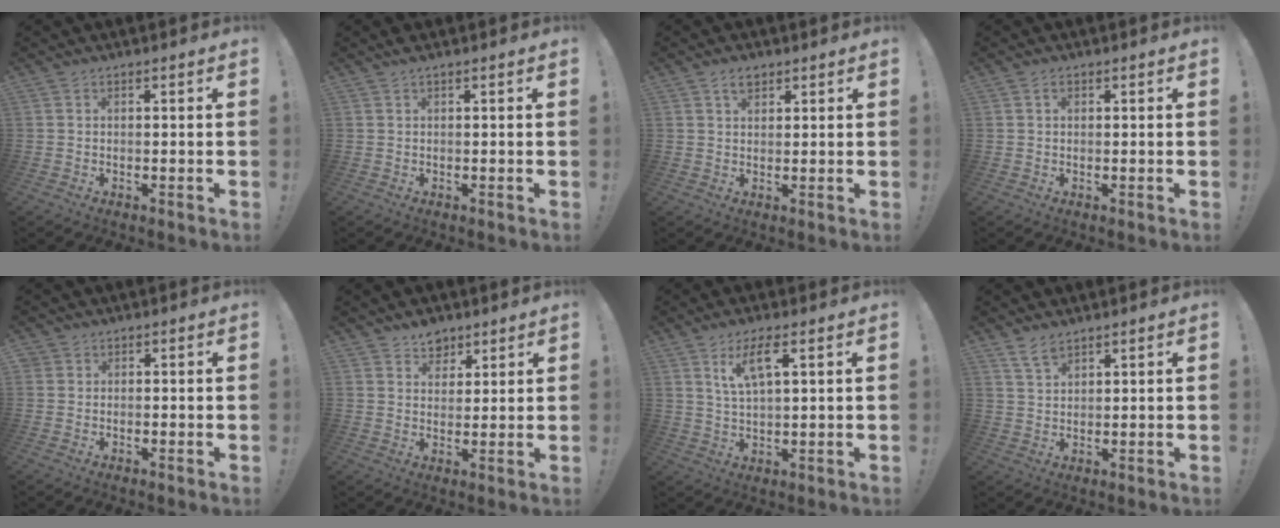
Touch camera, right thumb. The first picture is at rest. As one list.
[{"total": 1.2, "force": [1.0, 0.1, 0.6], "torque": [-0.013, 0.001, 0.018]}, {"total": 3.9, "force": [2.5, 2.3, 2.0], "torque": [-0.020, -0.007, 0.042]}, {"total": 1.0, "force": [0.3, 0.8, 0.6], "torque": [-0.005, 0.000, 0.004]}, {"total": 1.4, "force": [0.3, 1.4, 0.3], "torque": [-0.005, 0.002, 0.006]}, {"total": 6.3, "force": [4.7, 4.1, 0.7], "torque": [0.005, -0.036, 0.088]}, {"total": 7.7, "force": [3.9, 2.0, 6.4], "torque": [-0.118, -0.007, 0.065]}, {"total": 4.5, "force": [3.5, 1.9, 2.0], "torque": [-0.033, -0.018, 0.066]}]